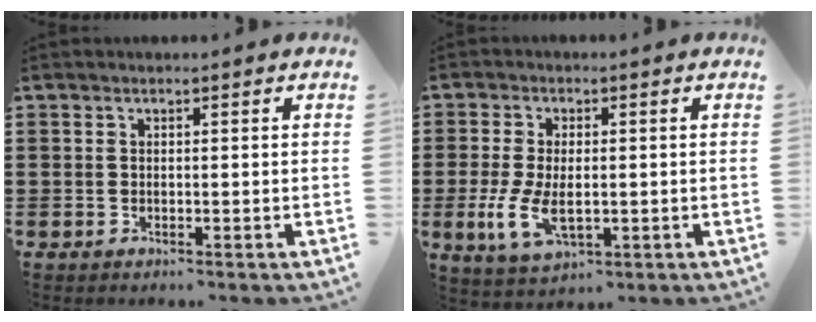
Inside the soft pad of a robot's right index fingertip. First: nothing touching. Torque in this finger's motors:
{"motor_torque": [1.74, 0.40, 0.27, 0.21]}